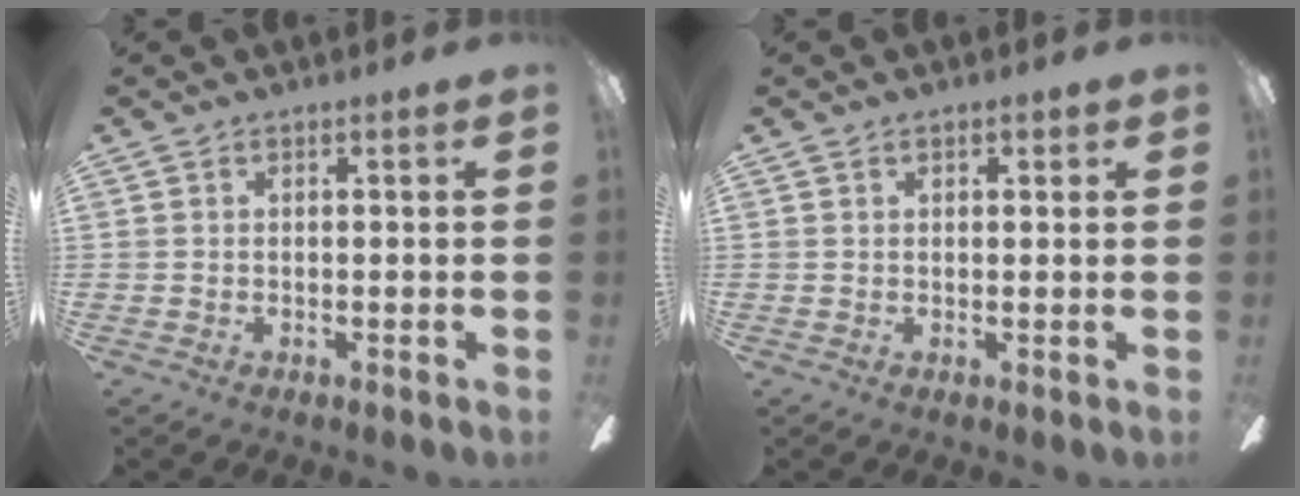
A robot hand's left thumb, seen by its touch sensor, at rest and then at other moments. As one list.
[{"total": 1.3, "force": [0.6, 0.9, 0.7], "torque": [-0.007, 0.000, 0.010]}]